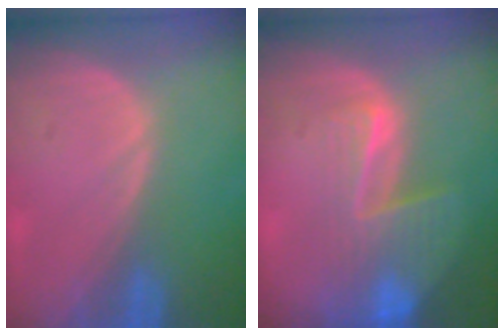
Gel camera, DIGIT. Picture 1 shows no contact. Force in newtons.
{"total": 8.2, "press": 7.1, "slide": 4.3}